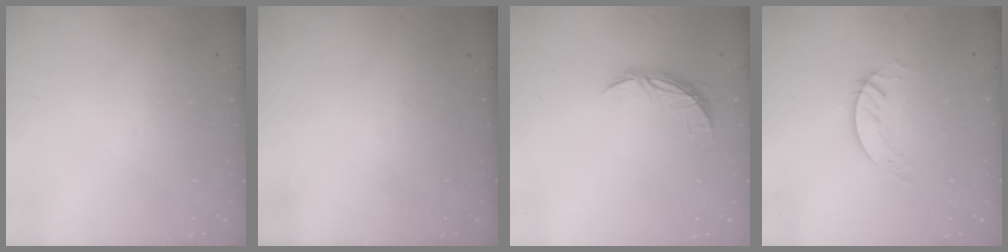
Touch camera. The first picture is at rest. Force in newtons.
{"total": 0.0}
{"total": 5.7, "press": 5.7, "slide": 0.3}
{"total": 2.7, "press": 2.7, "slide": 0.2}